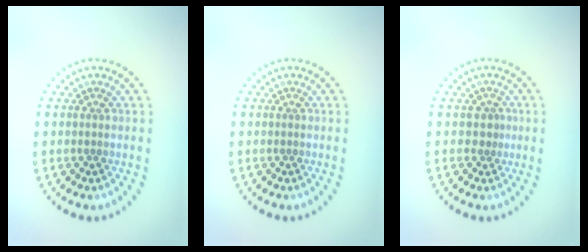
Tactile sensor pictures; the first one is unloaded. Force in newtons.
{"total": 0.0}
{"total": 1.2, "press": 0.7, "slide": 1.0}